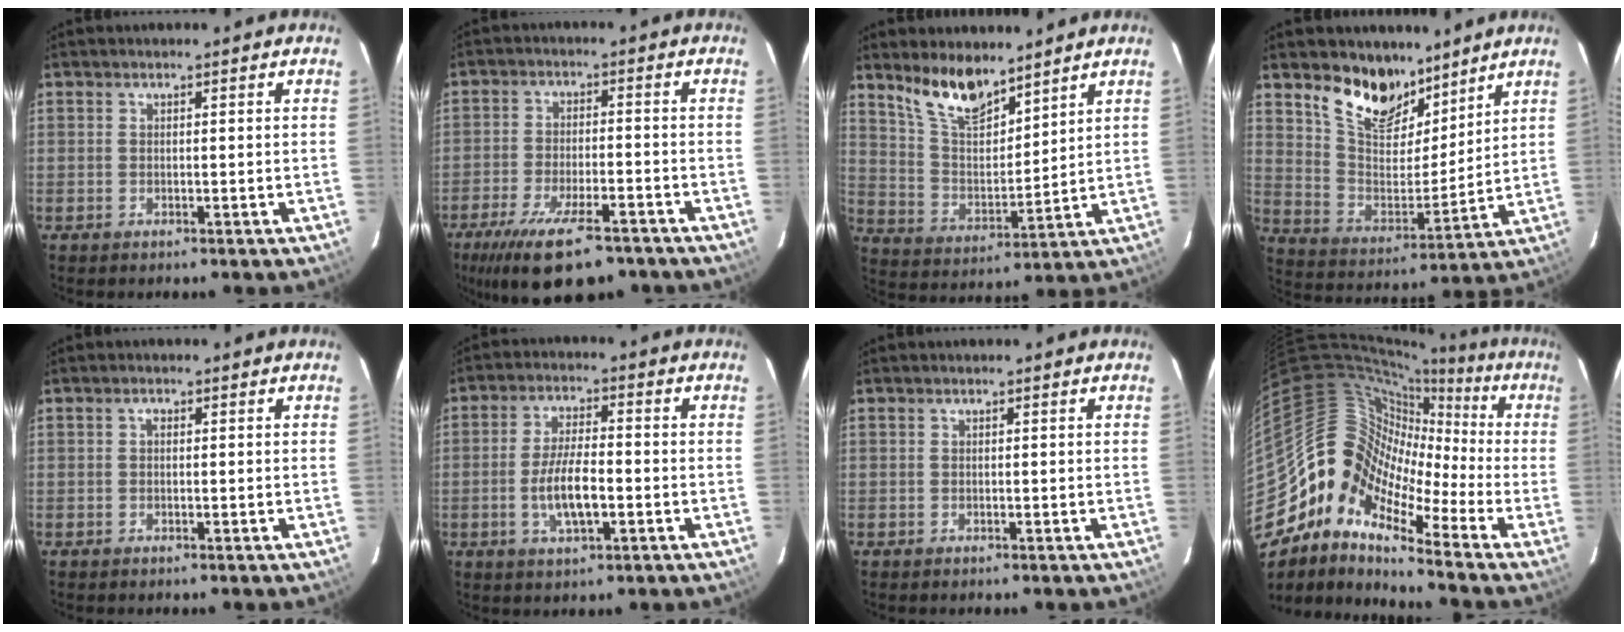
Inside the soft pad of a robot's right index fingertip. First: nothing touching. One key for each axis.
{"total": 15.5, "fx": -11.0, "fy": 5.0, "fz": 9.8, "tx": -0.200, "ty": -0.035, "tz": -0.177}
{"total": 11.0, "fx": 8.7, "fy": 3.7, "fz": 5.6, "tx": -0.108, "ty": 0.006, "tz": 0.173}
{"total": 13.9, "fx": 10.3, "fy": 6.9, "fz": 6.4, "tx": -0.127, "ty": 0.001, "tz": 0.191}
{"total": 0.6, "fx": 0.0, "fy": 0.5, "fz": 0.4, "tx": -0.006, "ty": 0.005, "tz": -0.001}
{"total": 8.1, "fx": -2.2, "fy": 2.6, "fz": 7.4, "tx": -0.146, "ty": -0.002, "tz": -0.040}
{"total": 0.0}
{"total": 13.1, "fx": -6.1, "fy": 8.8, "fz": 7.4, "tx": -0.115, "ty": 0.015, "tz": -0.152}